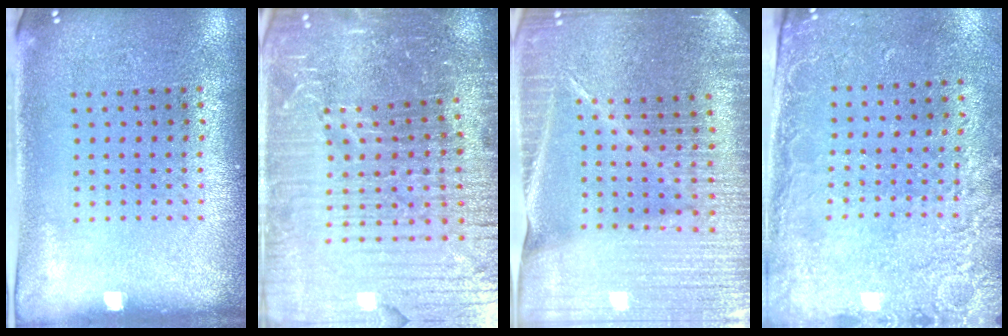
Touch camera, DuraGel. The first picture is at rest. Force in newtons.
{"total": 6.9, "press": 6.0, "slide": 3.4}
{"total": 4.9, "press": 4.5, "slide": 2.1}
{"total": 2.6, "press": 2.1, "slide": 1.4}